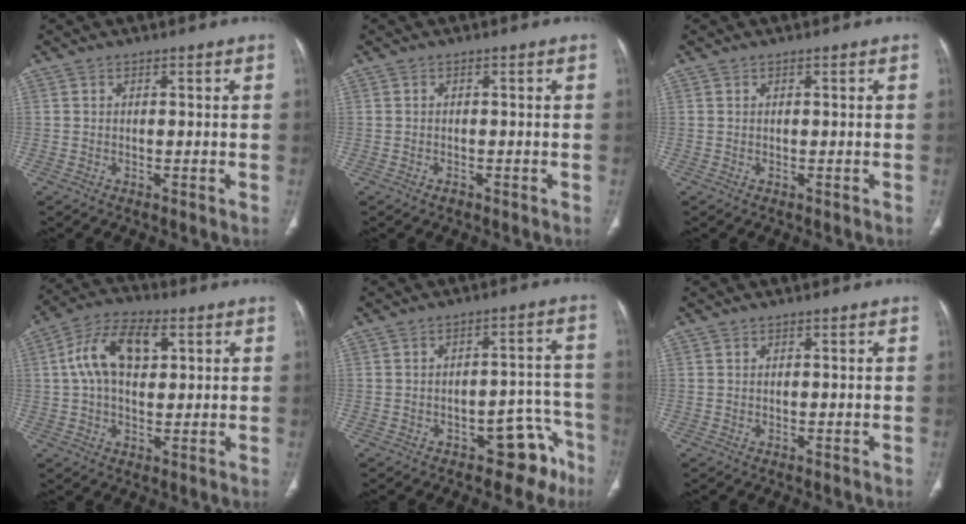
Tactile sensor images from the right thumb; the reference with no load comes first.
{"total": 0.8, "force": [-0.6, 0.4, 0.3], "torque": [-0.003, 0.003, -0.013]}
{"total": 0.0}
{"total": 12.0, "force": [3.0, 6.9, 9.4], "torque": [-0.166, 0.020, 0.047]}
{"total": 8.7, "force": [-5.6, 4.9, 4.4], "torque": [-0.009, 0.069, -0.071]}
{"total": 0.0}